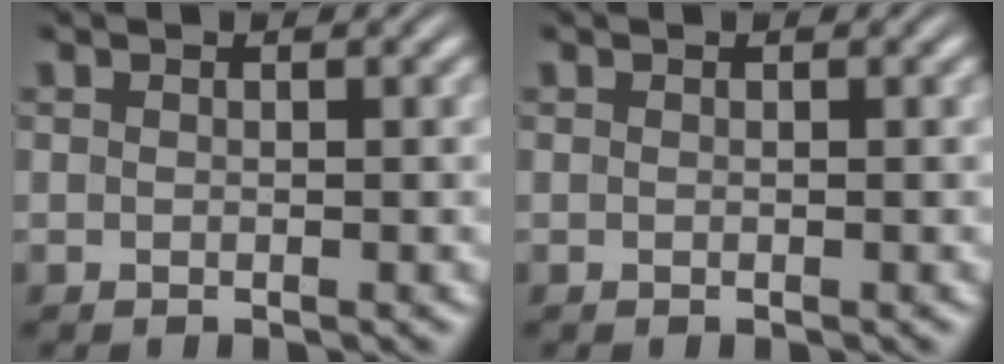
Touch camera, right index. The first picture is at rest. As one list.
[{"total": 0.0}]